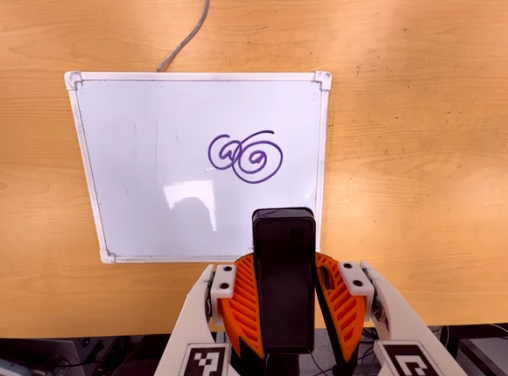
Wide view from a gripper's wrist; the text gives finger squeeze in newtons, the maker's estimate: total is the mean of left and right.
{"total": 8.3, "left": 6.7, "right": 9.9}